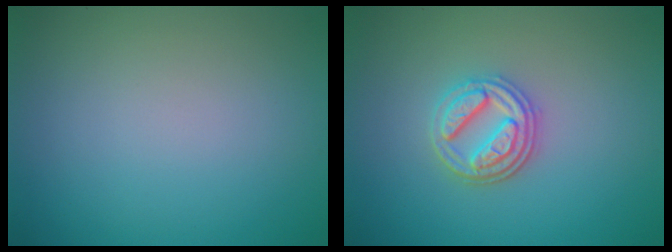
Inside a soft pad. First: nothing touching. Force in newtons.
{"total": 3.4, "press": 3.0, "slide": 1.7}